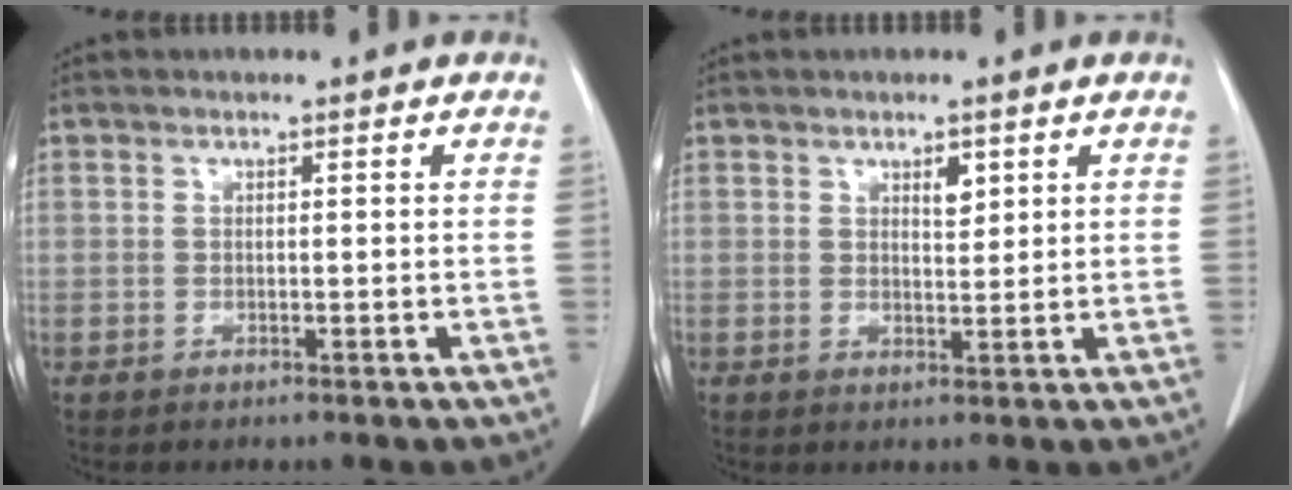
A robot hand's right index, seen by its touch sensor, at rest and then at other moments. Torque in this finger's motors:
{"motor_torque": [0.01, 0.01, 0.01, 0.01]}